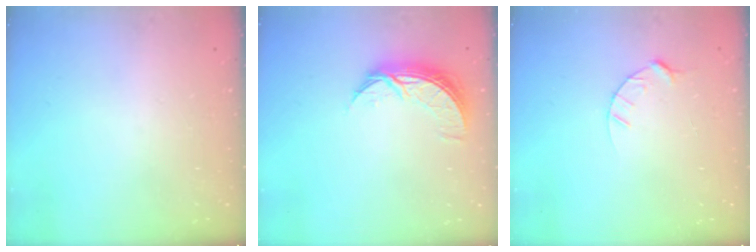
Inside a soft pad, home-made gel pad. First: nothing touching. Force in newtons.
{"total": 8.6, "press": 8.6, "slide": 0.1}
{"total": 3.8, "press": 3.8, "slide": 0.4}